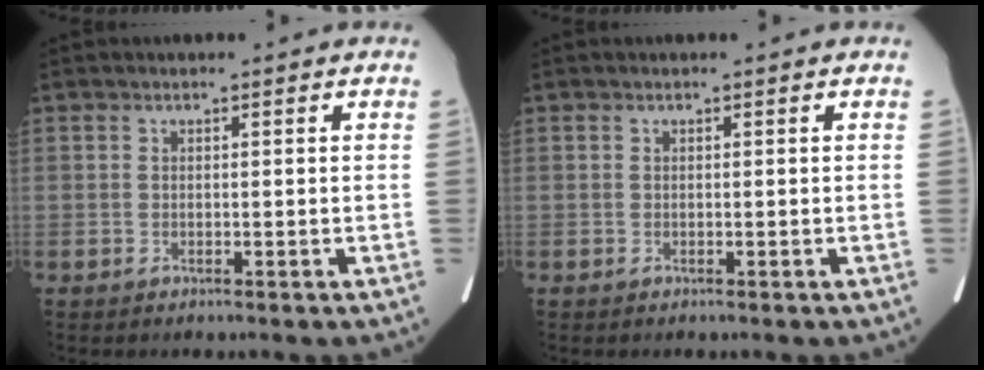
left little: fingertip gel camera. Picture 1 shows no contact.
{"total": 0.0}